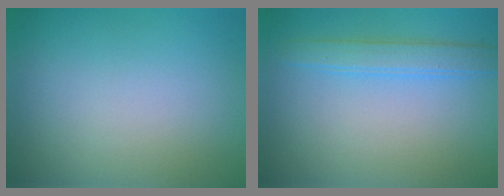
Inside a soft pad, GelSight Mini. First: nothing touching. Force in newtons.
{"total": 2.7, "press": 2.7, "slide": 0.1}